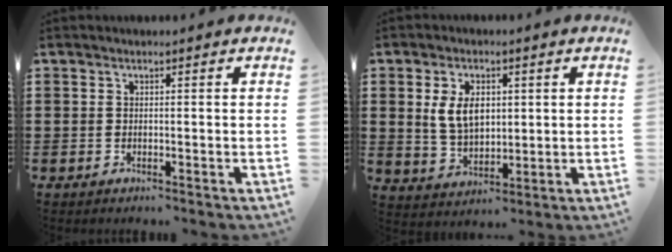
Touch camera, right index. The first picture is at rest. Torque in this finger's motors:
{"motor_torque": [0.15, 0.07, 0.57, 0.13]}